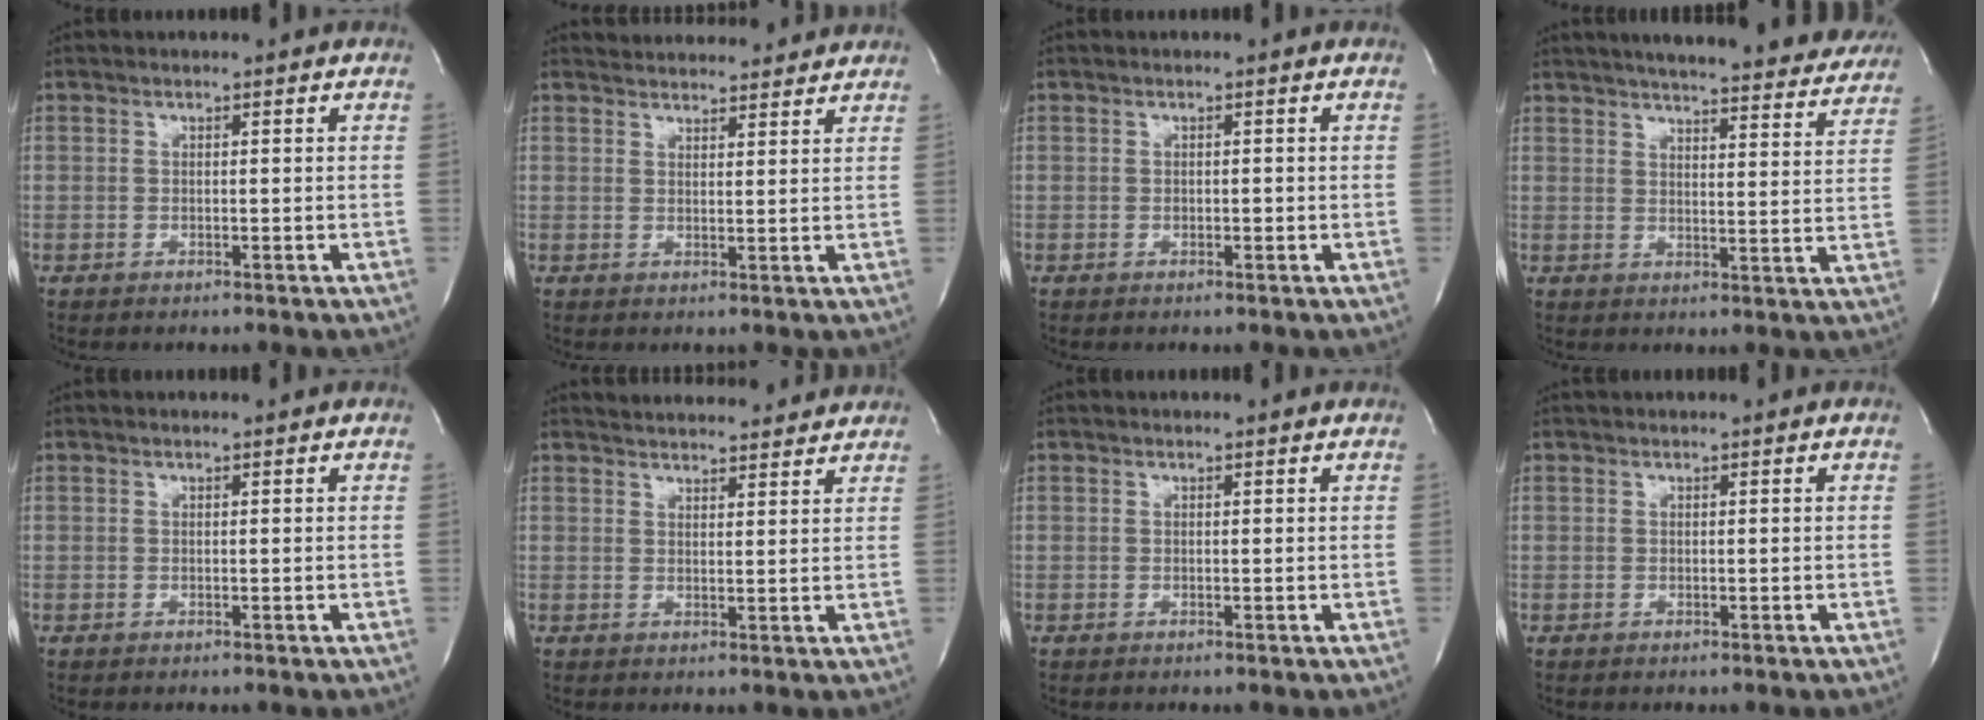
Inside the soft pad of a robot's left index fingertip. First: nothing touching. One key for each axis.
{"total": 9.5, "fx": 9.1, "fy": 2.1, "fz": 1.8, "tx": -0.019, "ty": 0.013, "tz": 0.110}
{"total": 0.6, "fx": -0.5, "fy": 0.3, "fz": 0.3, "tx": -0.001, "ty": -0.002, "tz": -0.011}
{"total": 26.3, "fx": 23.6, "fy": 4.5, "fz": 10.7, "tx": -0.165, "ty": -0.035, "tz": 0.281}
{"total": 0.6, "fx": 0.5, "fy": -0.1, "fz": 0.2, "tx": -0.008, "ty": 0.000, "tz": 0.006}
{"total": 11.4, "fx": 10.9, "fy": 2.1, "fz": 2.8, "tx": -0.034, "ty": 0.011, "tz": 0.132}
{"total": 0.9, "fx": 0.9, "fy": 0.0, "fz": 0.1, "tx": -0.010, "ty": -0.003, "tz": 0.005}
{"total": 1.2, "fx": 1.1, "fy": 0.0, "fz": 0.4, "tx": -0.008, "ty": 0.017, "tz": 0.015}